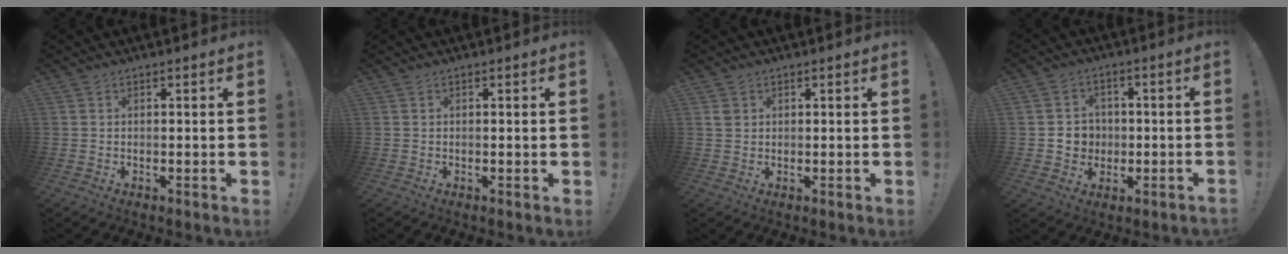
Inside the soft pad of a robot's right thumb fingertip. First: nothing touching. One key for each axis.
{"total": 0.0}
{"total": 2.1, "fx": 0.9, "fy": 1.8, "fz": 0.8, "tx": 0.000, "ty": -0.002, "tz": 0.016}
{"total": 6.2, "fx": -0.8, "fy": 6.0, "fz": 1.3, "tx": -0.011, "ty": 0.001, "tz": -0.010}